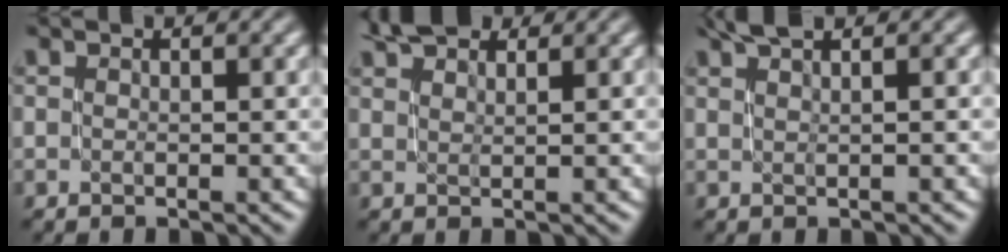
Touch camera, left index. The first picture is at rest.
{"total": 3.3, "force": [3.1, 0.6, 1.0], "torque": [-0.015, 0.007, 0.052]}
{"total": 2.1, "force": [1.6, 0.3, 1.4], "torque": [-0.015, 0.004, 0.026]}